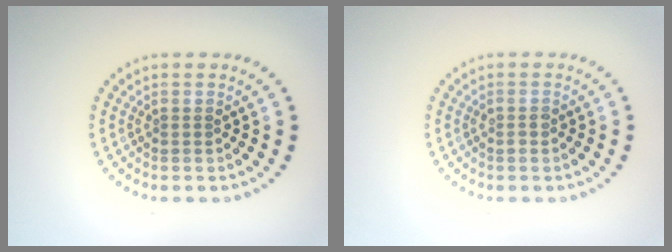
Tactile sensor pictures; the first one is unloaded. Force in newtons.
{"total": 0.7, "press": 0.7, "slide": 0.3}